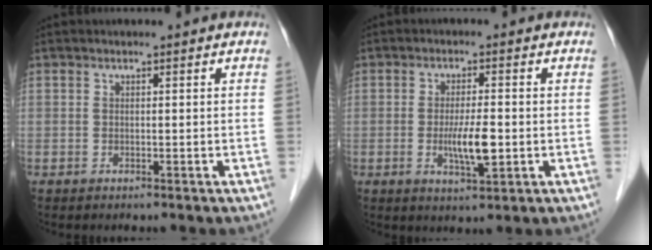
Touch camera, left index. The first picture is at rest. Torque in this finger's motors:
{"motor_torque": [0.78, 0.45, 0.23, 0.12]}